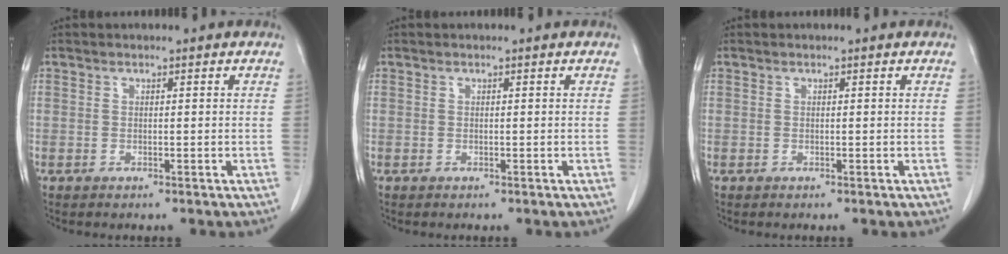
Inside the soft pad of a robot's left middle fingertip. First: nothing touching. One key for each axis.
{"total": 0.0}
{"total": 0.0}